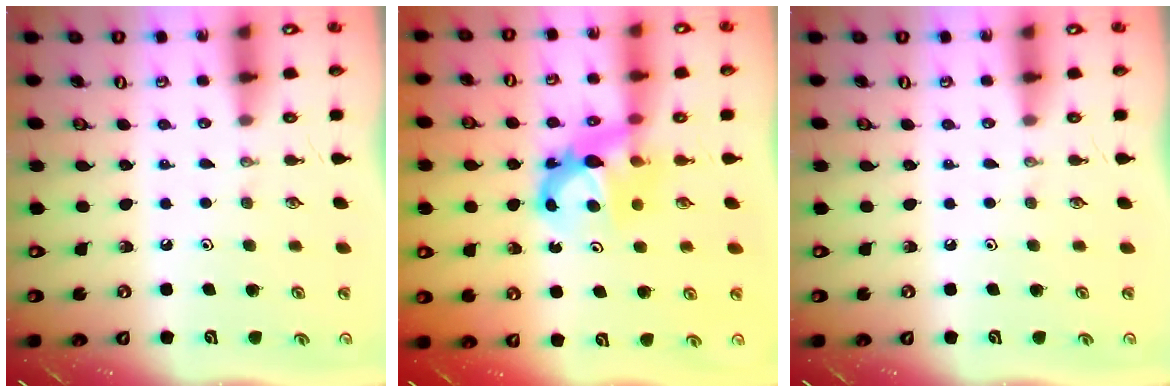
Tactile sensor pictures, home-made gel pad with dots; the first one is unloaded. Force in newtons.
{"total": 7.5, "press": 7.5, "slide": 0.3}
{"total": 0.0}